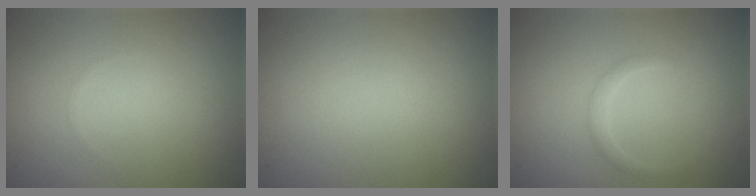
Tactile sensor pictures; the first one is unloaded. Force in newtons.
{"total": 0.0}
{"total": 1.0, "press": 1.0, "slide": 0.1}